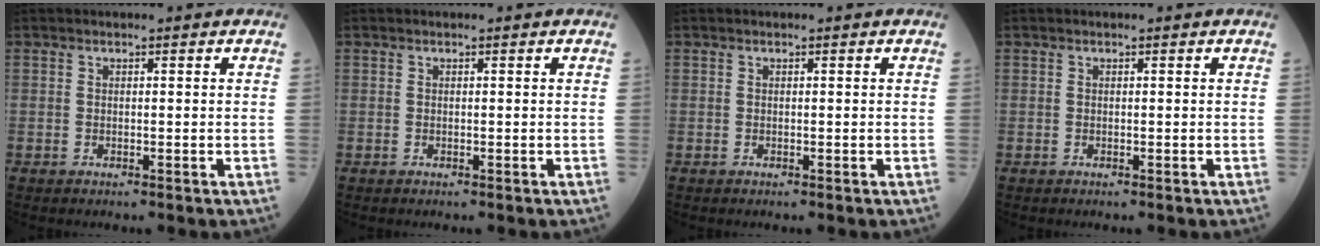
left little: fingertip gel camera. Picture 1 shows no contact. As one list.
[{"total": 0.0}, {"total": 0.0}, {"total": 0.0}]